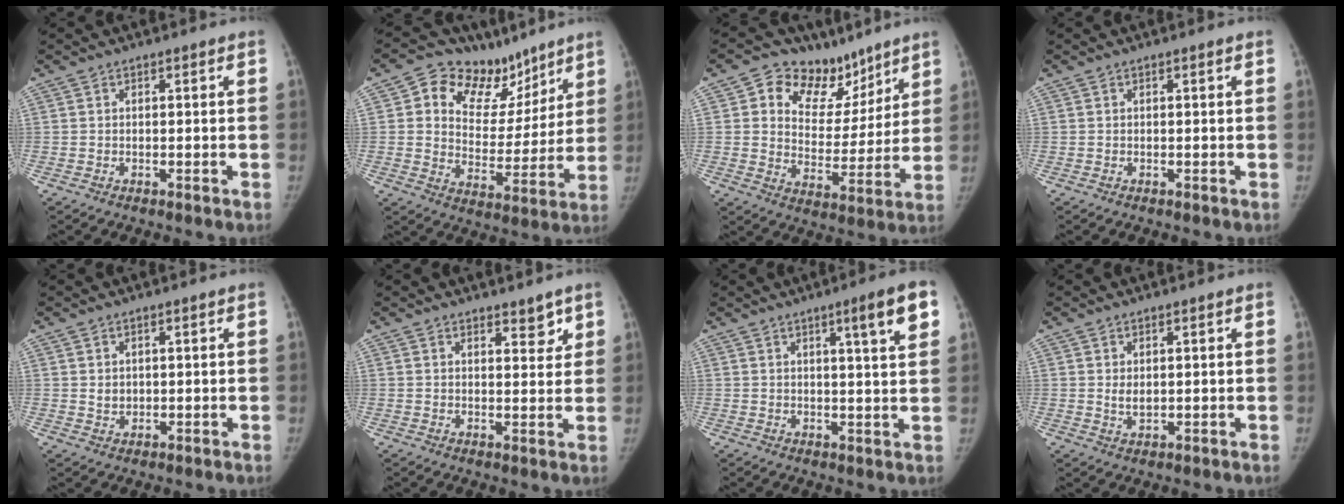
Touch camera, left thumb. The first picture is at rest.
{"total": 17.5, "force": [10.8, 11.4, 7.8], "torque": [-0.052, -0.039, 0.173]}
{"total": 15.5, "force": [9.7, 10.5, 6.0], "torque": [-0.025, -0.039, 0.157]}
{"total": 0.0}
{"total": 1.7, "force": [0.6, 1.4, 0.7], "torque": [-0.004, -0.006, 0.016]}
{"total": 3.6, "force": [2.7, 1.7, 1.8], "torque": [0.003, -0.018, 0.038]}
{"total": 7.7, "force": [3.8, 0.6, 6.7], "torque": [-0.089, -0.015, 0.052]}
{"total": 2.2, "force": [0.6, 1.3, 1.6], "torque": [-0.020, -0.008, 0.014]}